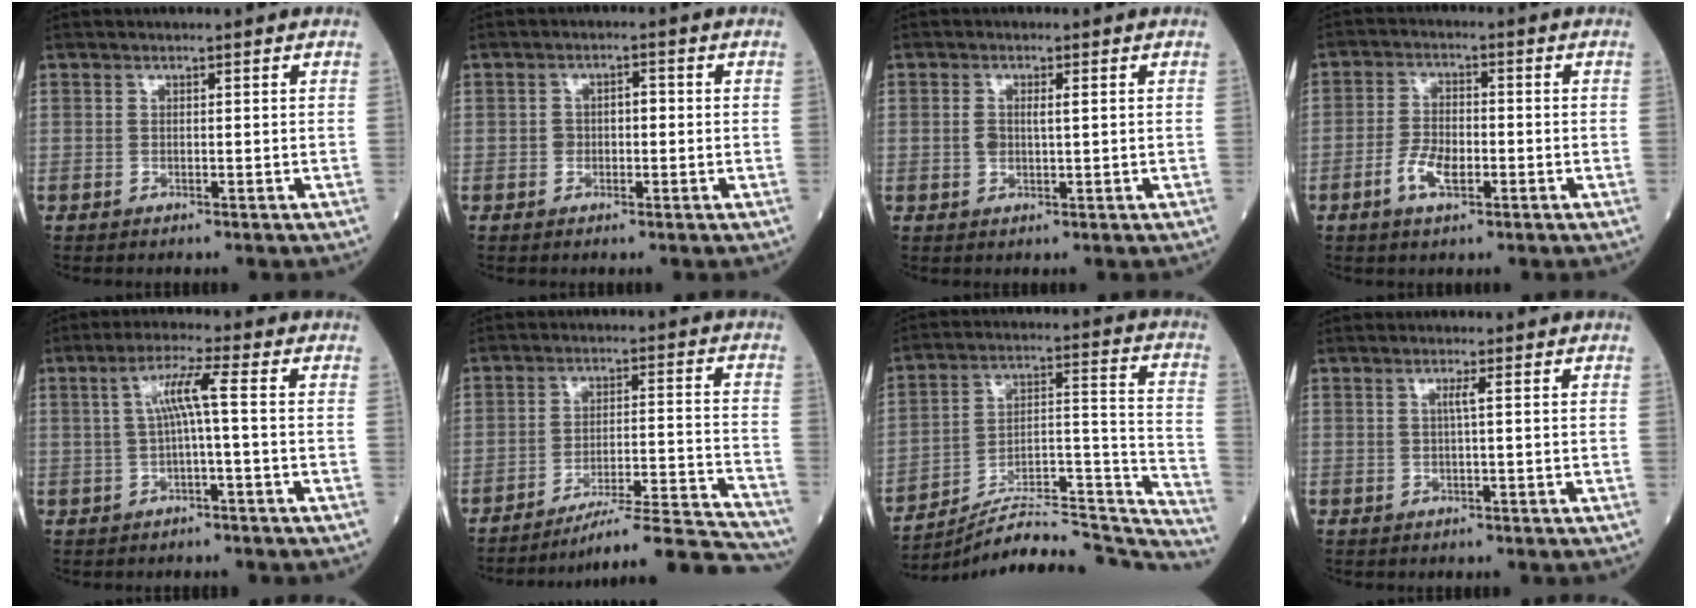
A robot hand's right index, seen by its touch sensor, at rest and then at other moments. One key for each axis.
{"total": 2.5, "fx": -0.2, "fy": 1.7, "fz": 1.9, "tx": -0.030, "ty": 0.017, "tz": -0.002}
{"total": 2.5, "fx": 0.2, "fy": 0.9, "fz": 2.3, "tx": -0.053, "ty": 0.005, "tz": 0.006}
{"total": 4.2, "fx": -1.6, "fy": 2.5, "fz": 3.0, "tx": -0.054, "ty": 0.005, "tz": -0.028}
{"total": 5.1, "fx": 0.2, "fy": -0.3, "fz": 5.1, "tx": -0.095, "ty": 0.018, "tz": 0.008}
{"total": 18.5, "fx": -17.8, "fy": -0.3, "fz": 5.3, "tx": -0.040, "ty": 0.019, "tz": -0.250}
{"total": 27.3, "fx": -25.7, "fy": 3.3, "fz": 8.4, "tx": -0.078, "ty": 0.038, "tz": -0.369}
{"total": 1.3, "fx": 0.2, "fy": -0.3, "fz": 1.2, "tx": -0.024, "ty": 0.002, "tz": 0.001}